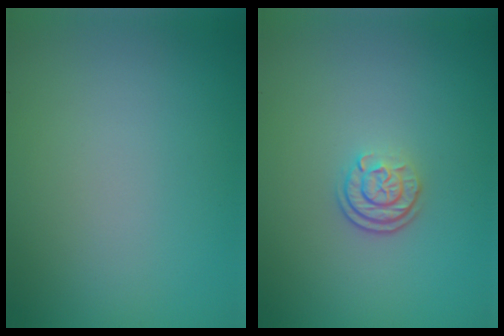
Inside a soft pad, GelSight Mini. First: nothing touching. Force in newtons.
{"total": 2.1, "press": 1.8, "slide": 1.2}